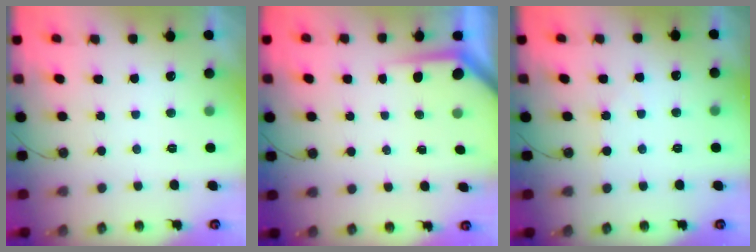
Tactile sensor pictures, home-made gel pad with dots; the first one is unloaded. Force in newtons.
{"total": 3.6, "press": 3.5, "slide": 0.3}
{"total": 2.1, "press": 2.0, "slide": 0.5}